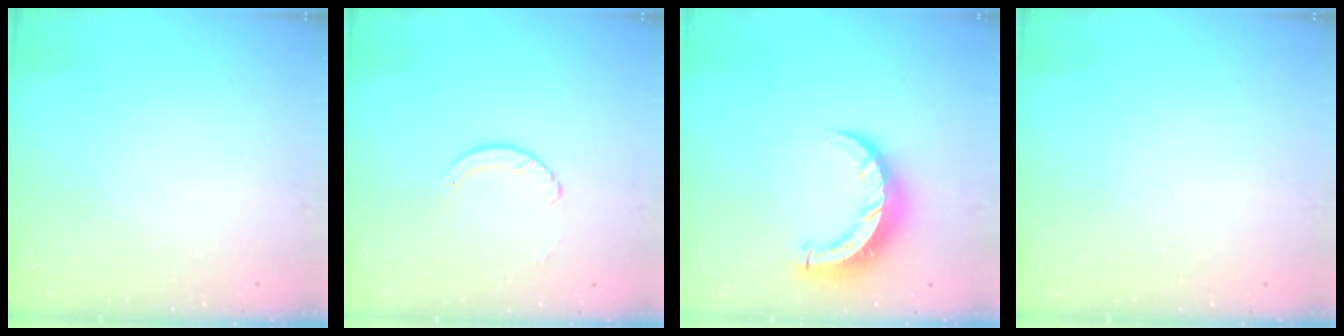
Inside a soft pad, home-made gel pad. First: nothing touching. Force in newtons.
{"total": 2.7, "press": 2.7, "slide": 0.3}
{"total": 8.9, "press": 8.9, "slide": 0.8}
{"total": 2.4, "press": 2.4, "slide": 0.2}